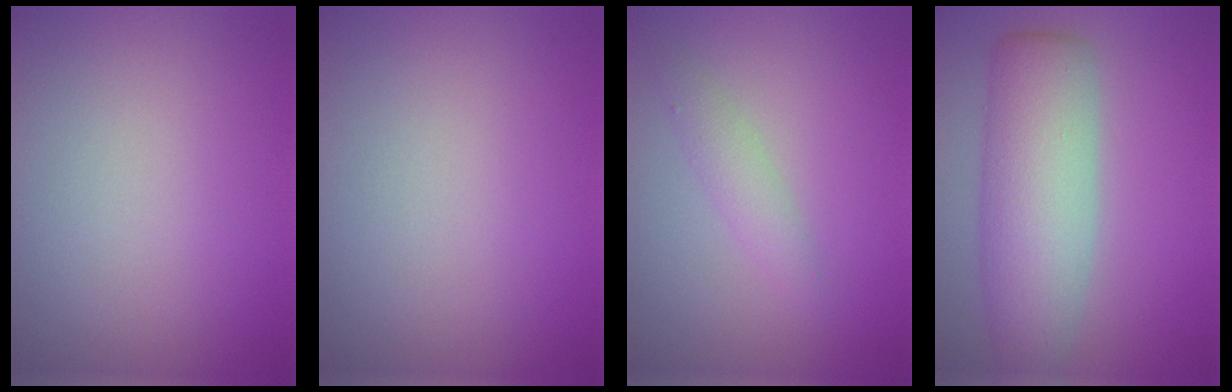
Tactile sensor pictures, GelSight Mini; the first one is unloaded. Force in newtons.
{"total": 0.0}
{"total": 1.8, "press": 1.8, "slide": 0.1}
{"total": 7.6, "press": 7.6, "slide": 0.3}